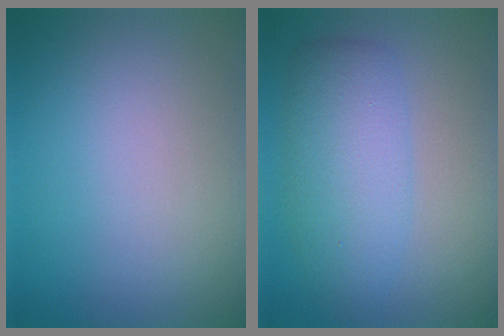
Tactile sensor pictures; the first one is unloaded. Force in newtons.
{"total": 5.0, "press": 5.0, "slide": 0.2}